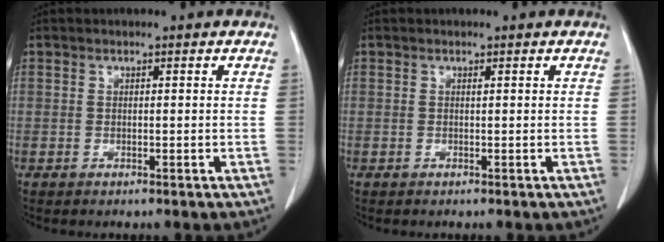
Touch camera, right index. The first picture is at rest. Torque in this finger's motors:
{"motor_torque": [-0.03, 0.03, -0.01, 0.00]}